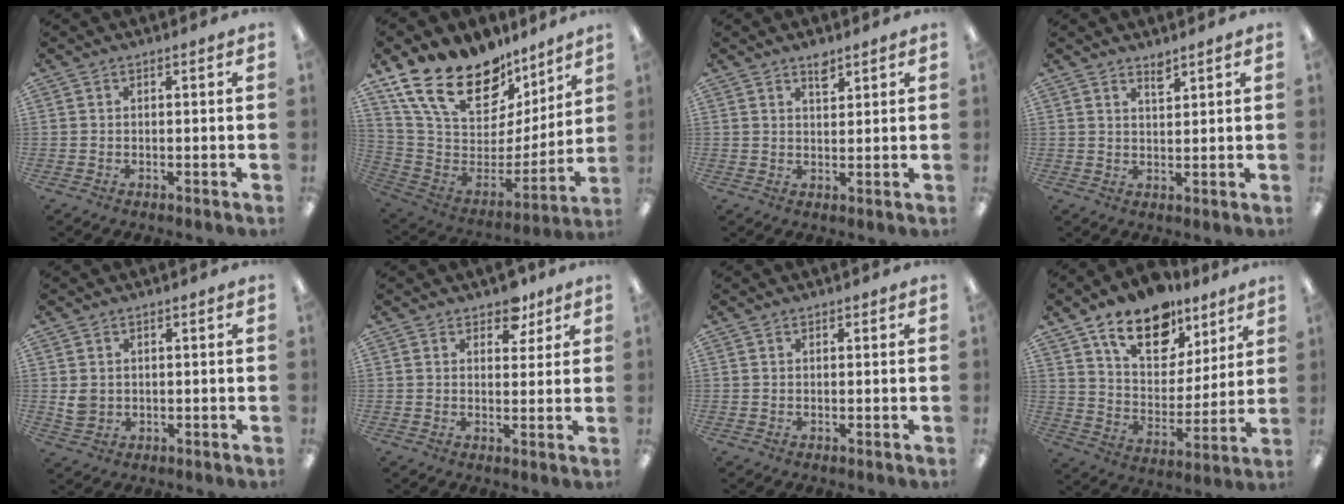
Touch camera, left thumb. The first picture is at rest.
{"total": 22.4, "force": [16.5, 10.8, 10.7], "torque": [-0.197, -0.116, 0.306]}
{"total": 3.5, "force": [2.7, 1.5, 1.7], "torque": [-0.013, -0.013, 0.044]}
{"total": 2.5, "force": [2.4, 0.6, 0.8], "torque": [-0.004, -0.014, 0.040]}
{"total": 3.5, "force": [0.9, 3.1, 1.4], "torque": [-0.019, 0.001, 0.018]}
{"total": 6.0, "force": [4.4, 3.4, 2.2], "torque": [-0.017, -0.019, 0.075]}
{"total": 0.8, "force": [0.6, 0.5, 0.2], "torque": [-0.003, 0.002, 0.010]}
{"total": 16.5, "force": [11.2, 9.2, 7.9], "torque": [-0.129, -0.061, 0.199]}